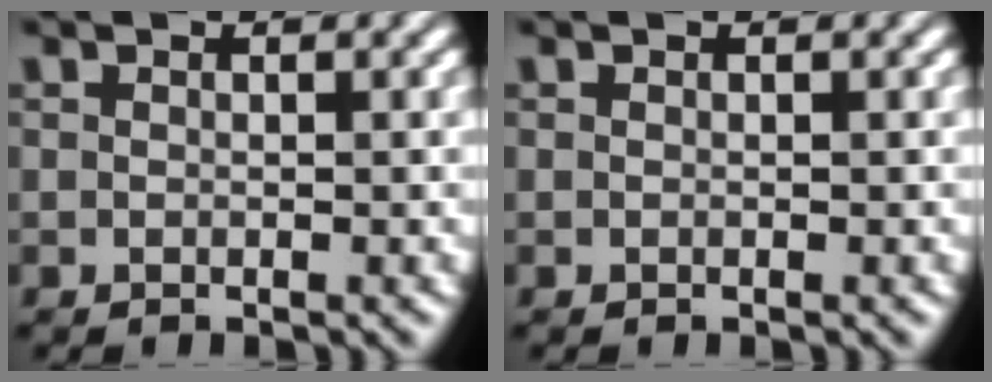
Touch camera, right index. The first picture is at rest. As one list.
[{"total": 0.0}]